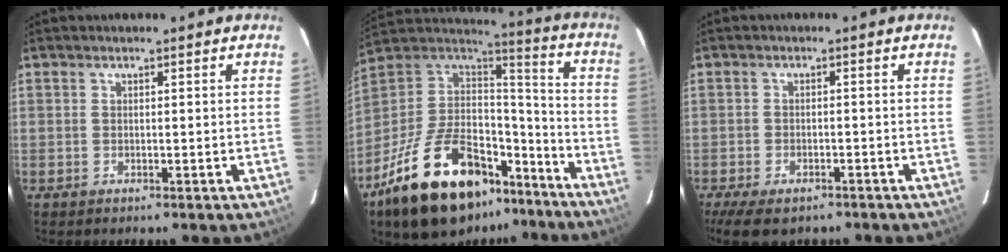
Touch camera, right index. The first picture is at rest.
{"total": 30.9, "force": [-20.2, 14.5, 18.3], "torque": [-0.350, 0.008, -0.304]}
{"total": 8.2, "force": [-5.9, 3.7, 4.4], "torque": [-0.105, -0.023, -0.099]}